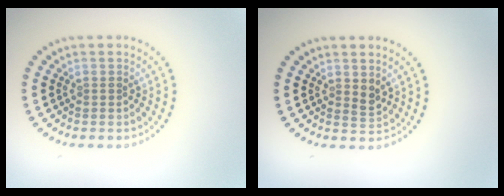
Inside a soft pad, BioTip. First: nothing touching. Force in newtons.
{"total": 1.2, "press": 1.0, "slide": 0.6}